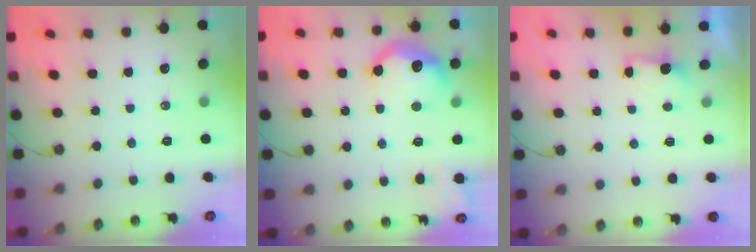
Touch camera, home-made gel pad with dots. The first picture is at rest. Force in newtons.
{"total": 11.9, "press": 11.9, "slide": 0.8}
{"total": 2.3, "press": 2.1, "slide": 1.0}